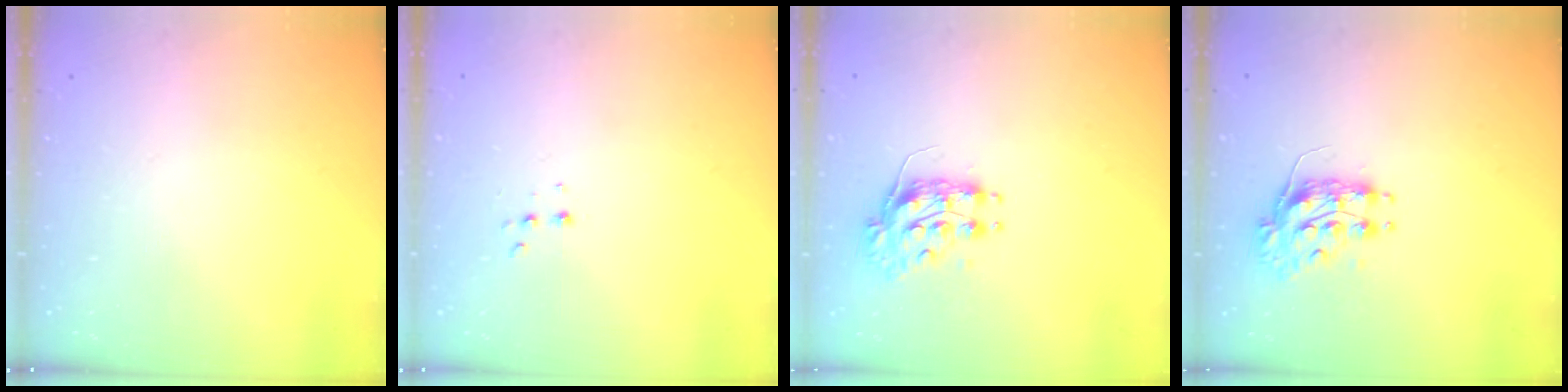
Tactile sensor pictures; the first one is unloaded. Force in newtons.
{"total": 4.1, "press": 4.0, "slide": 0.8}
{"total": 8.3, "press": 8.3, "slide": 0.2}
{"total": 8.3, "press": 8.3, "slide": 0.2}